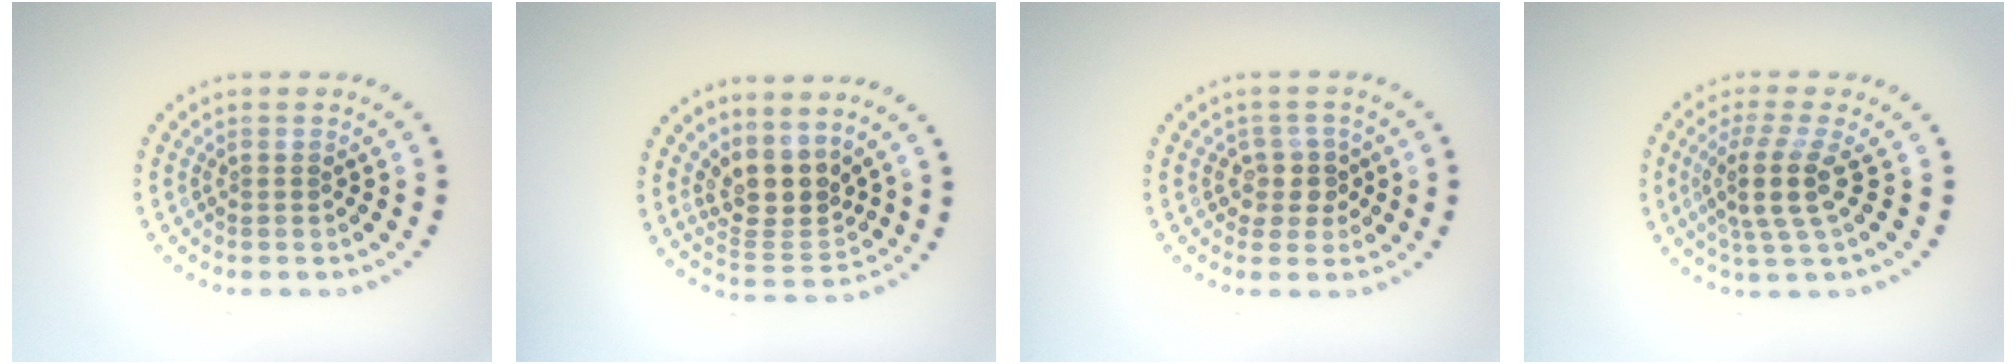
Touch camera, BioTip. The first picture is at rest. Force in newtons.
{"total": 3.8, "press": 3.0, "slide": 2.4}
{"total": 2.3, "press": 2.0, "slide": 1.1}
{"total": 3.9, "press": 3.0, "slide": 2.5}